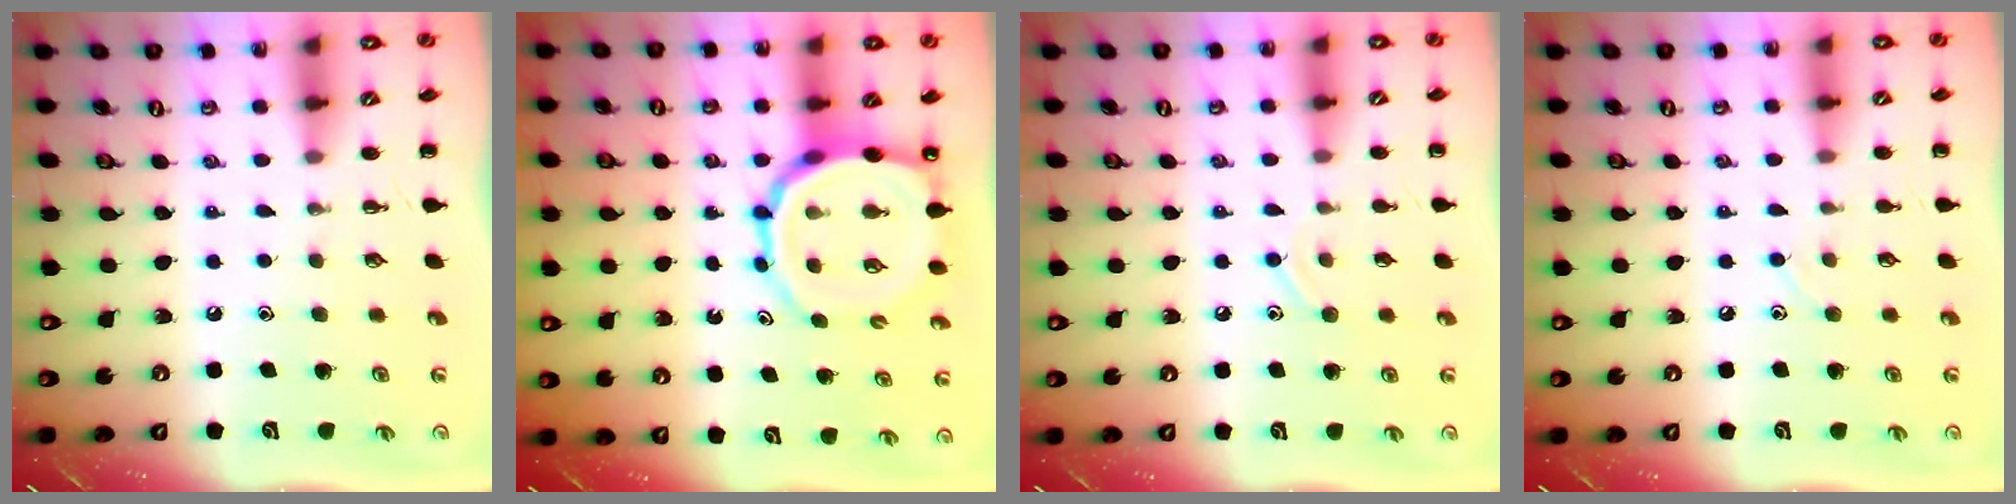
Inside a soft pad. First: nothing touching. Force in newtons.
{"total": 12.2, "press": 11.7, "slide": 3.2}
{"total": 7.5, "press": 7.1, "slide": 2.3}
{"total": 6.1, "press": 5.8, "slide": 2.1}